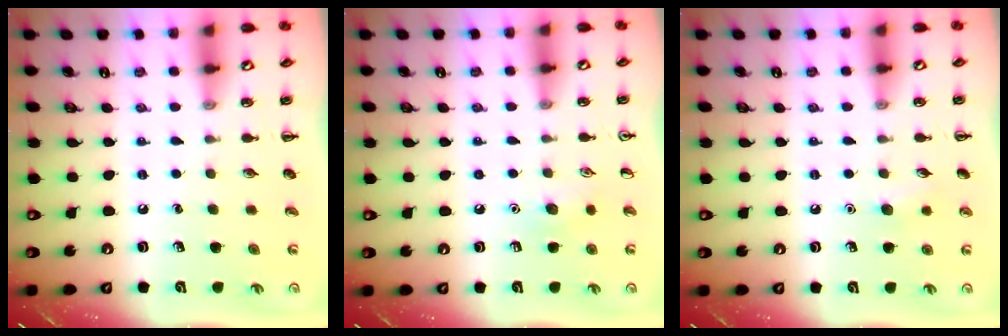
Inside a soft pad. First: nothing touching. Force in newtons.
{"total": 6.8, "press": 6.6, "slide": 1.6}
{"total": 5.2, "press": 5.0, "slide": 1.2}